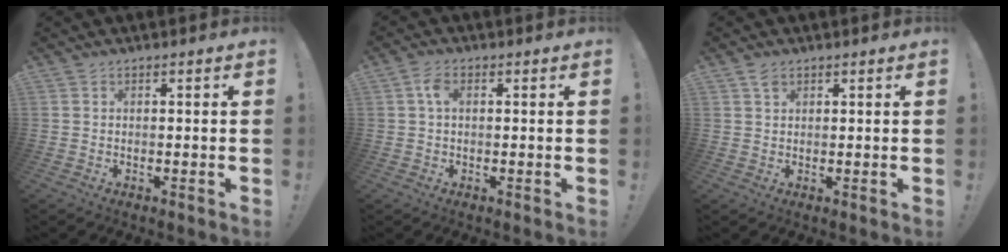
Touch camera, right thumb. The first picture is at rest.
{"total": 3.8, "force": [0.9, 2.1, 3.1], "torque": [-0.056, 0.006, 0.014]}
{"total": 2.2, "force": [1.5, 1.1, 1.2], "torque": [-0.011, -0.006, 0.026]}